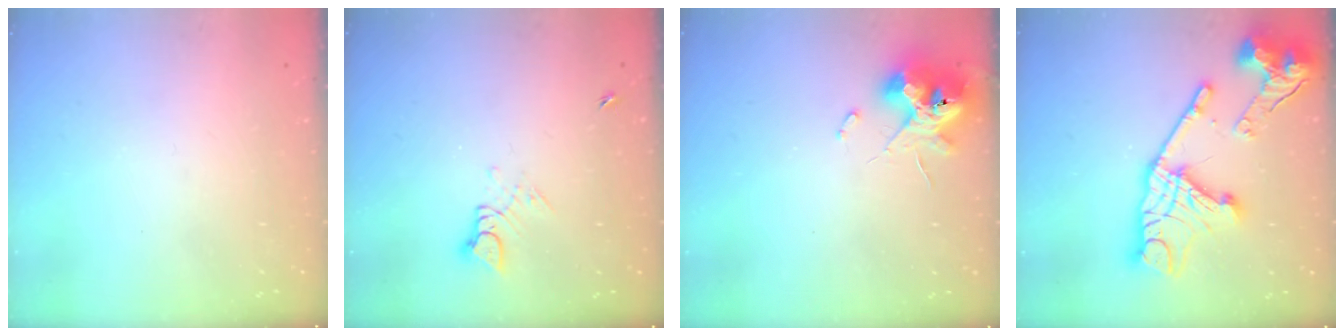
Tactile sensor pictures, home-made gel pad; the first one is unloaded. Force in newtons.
{"total": 3.4, "press": 3.4, "slide": 0.4}
{"total": 12.2, "press": 12.2, "slide": 1.1}
{"total": 22.9, "press": 22.8, "slide": 2.1}